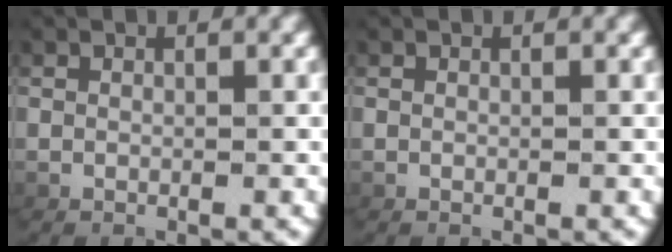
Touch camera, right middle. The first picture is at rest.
{"total": 0.0}